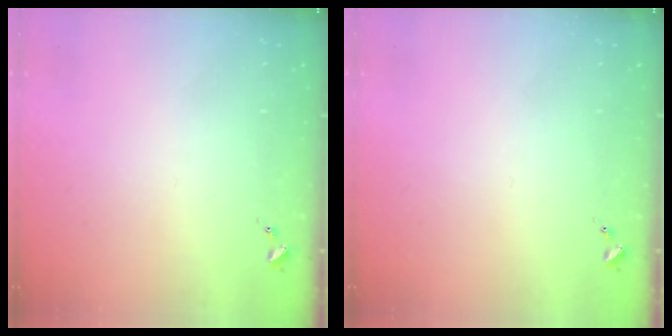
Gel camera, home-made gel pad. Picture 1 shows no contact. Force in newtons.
{"total": 0.0}